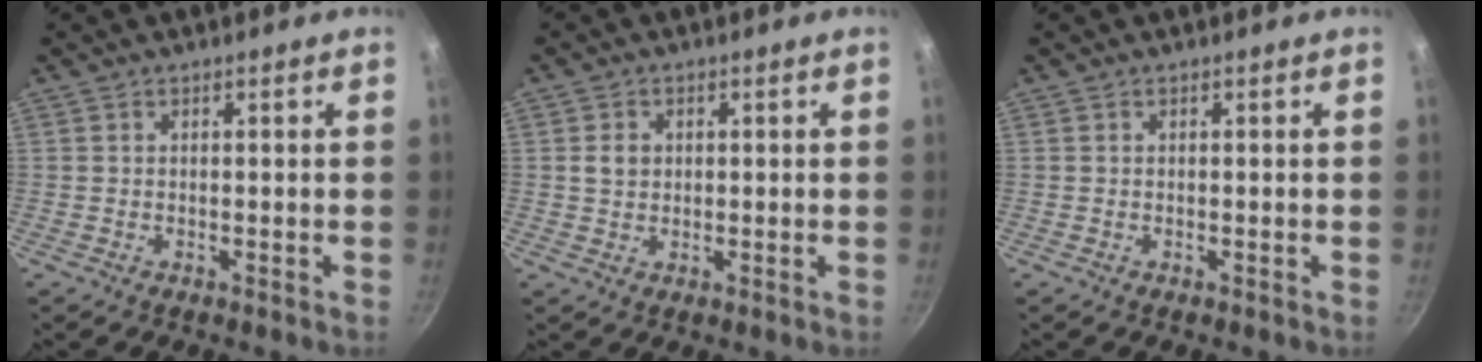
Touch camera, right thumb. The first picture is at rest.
{"total": 2.9, "force": [0.4, 2.5, 1.6], "torque": [-0.016, 0.003, 0.007]}
{"total": 0.0}